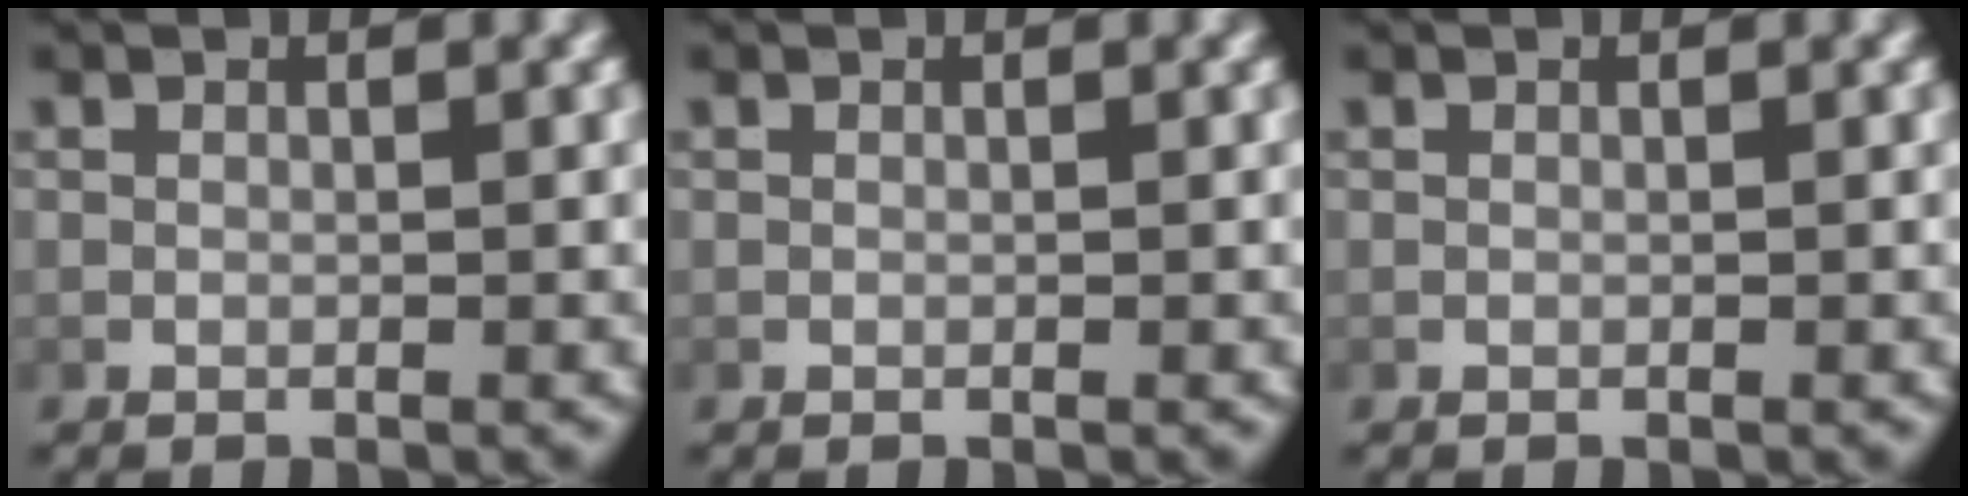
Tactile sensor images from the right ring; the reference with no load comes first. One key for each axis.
{"total": 0.0}
{"total": 0.0}